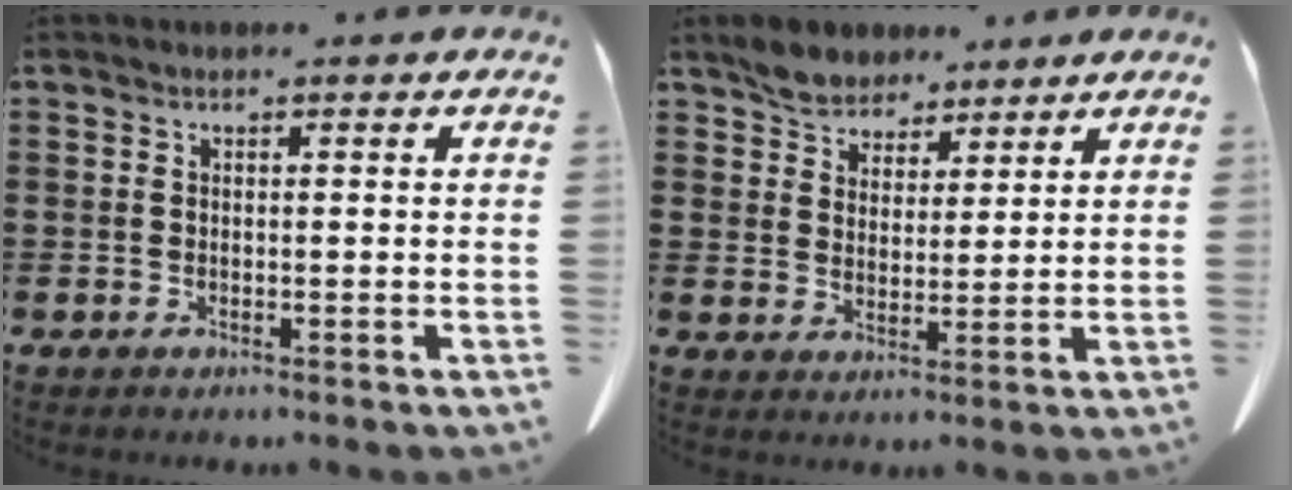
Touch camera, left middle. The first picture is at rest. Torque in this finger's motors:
{"motor_torque": [1.01, 0.56, 0.11, 0.04]}